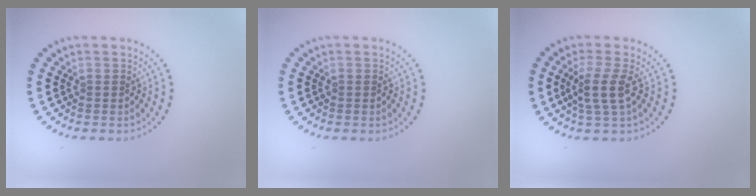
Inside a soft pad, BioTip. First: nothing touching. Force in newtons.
{"total": 0.0}
{"total": 2.7, "press": 2.3, "slide": 1.6}